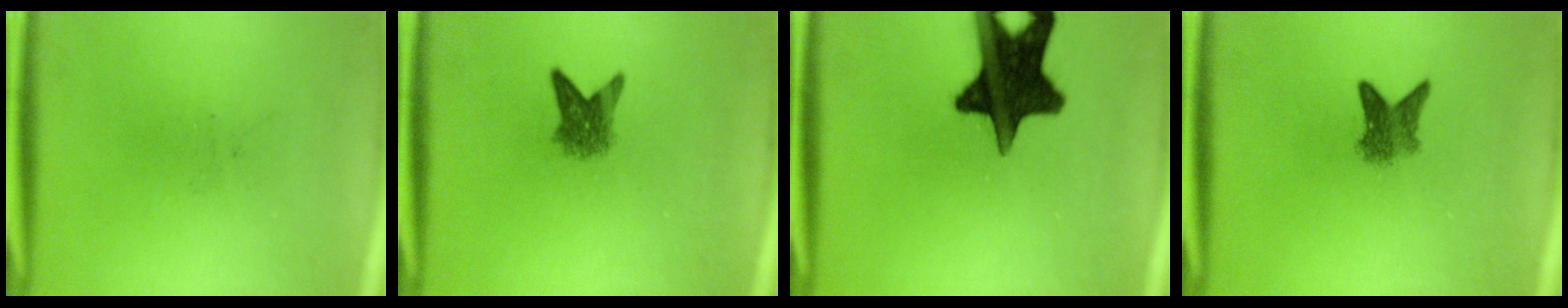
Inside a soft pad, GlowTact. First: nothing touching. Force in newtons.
{"total": 3.5}
{"total": 16.1}
{"total": 3.4}